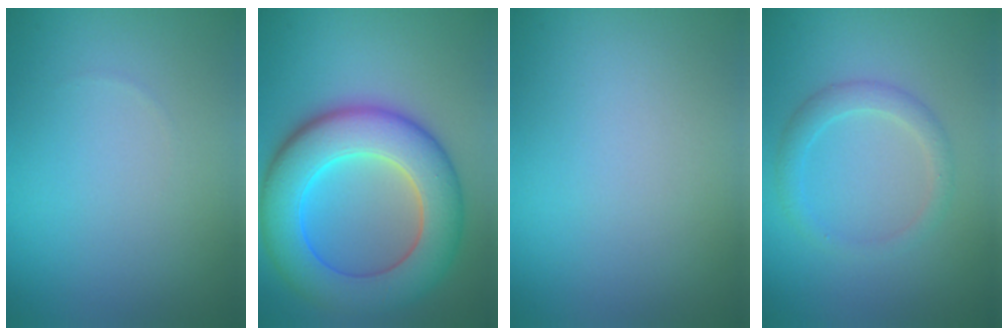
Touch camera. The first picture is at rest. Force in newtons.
{"total": 10.0, "press": 10.0, "slide": 0.2}
{"total": 0.0}
{"total": 2.1, "press": 2.1, "slide": 0.1}